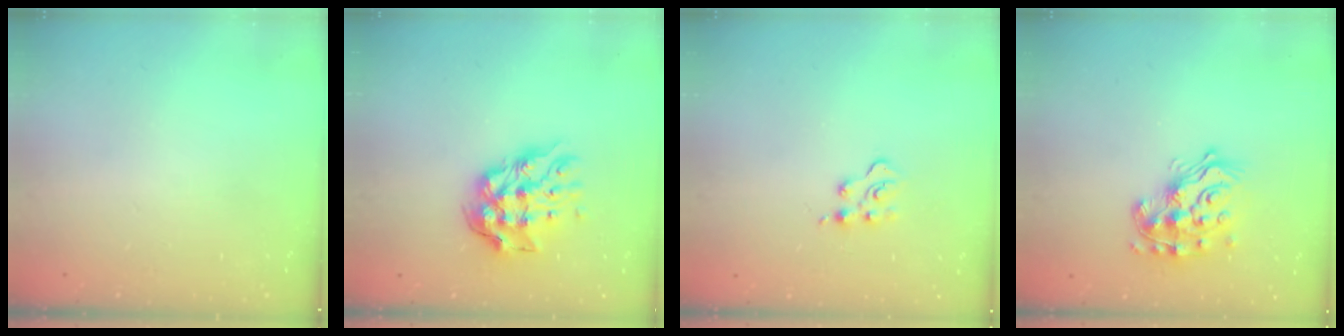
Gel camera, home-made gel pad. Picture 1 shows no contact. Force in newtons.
{"total": 11.3, "press": 11.2, "slide": 1.3}
{"total": 3.0, "press": 2.9, "slide": 0.3}
{"total": 16.3, "press": 16.3, "slide": 1.1}